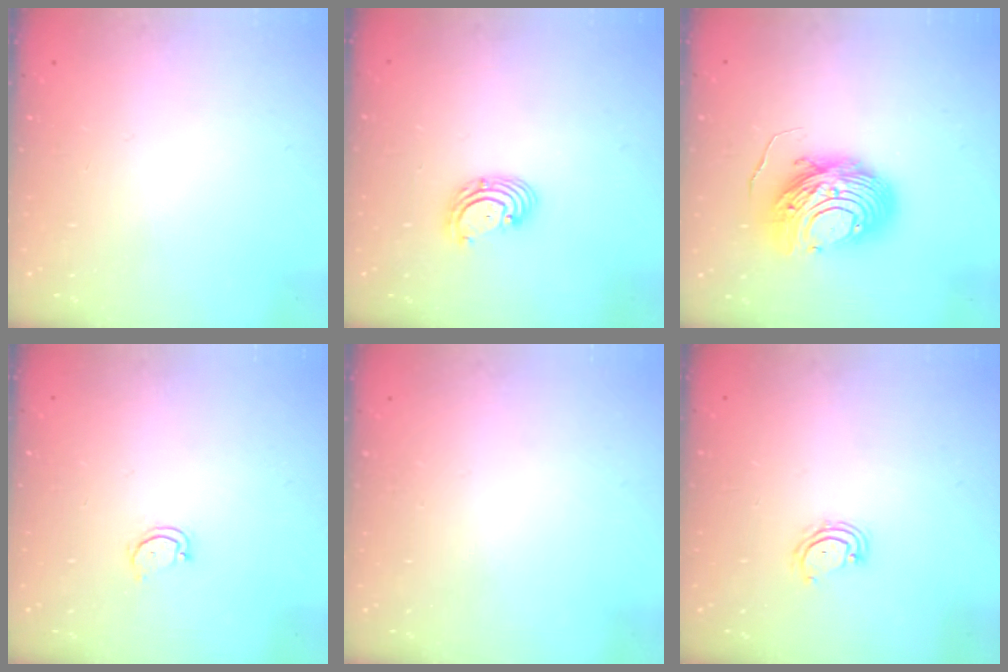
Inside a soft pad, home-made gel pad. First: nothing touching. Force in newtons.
{"total": 2.8, "press": 2.8, "slide": 0.2}
{"total": 12.2, "press": 12.1, "slide": 1.2}
{"total": 2.7, "press": 2.7, "slide": 0.3}
{"total": 0.0}
{"total": 4.1, "press": 4.1, "slide": 0.3}